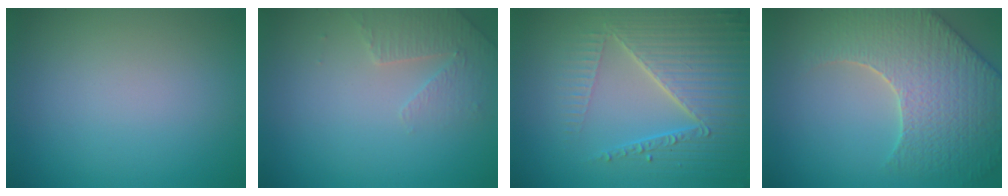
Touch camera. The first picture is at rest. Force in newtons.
{"total": 2.3, "press": 2.2, "slide": 0.6}
{"total": 6.6, "press": 5.2, "slide": 4.1}
{"total": 7.1, "press": 5.9, "slide": 4.0}